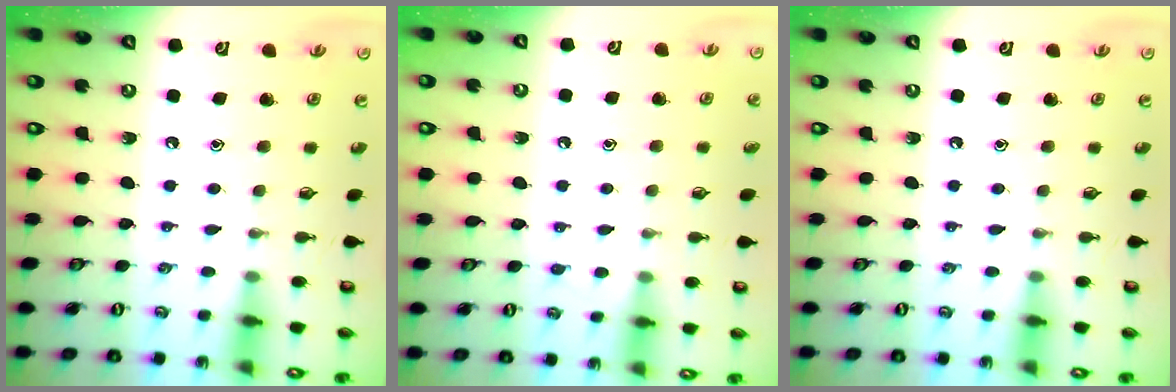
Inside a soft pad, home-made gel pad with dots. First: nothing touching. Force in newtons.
{"total": 4.4, "press": 4.4, "slide": 0.6}
{"total": 0.0}